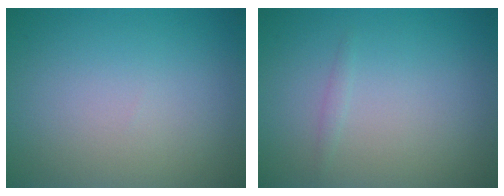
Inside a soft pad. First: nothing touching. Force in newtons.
{"total": 0.6, "press": 0.5, "slide": 0.0}